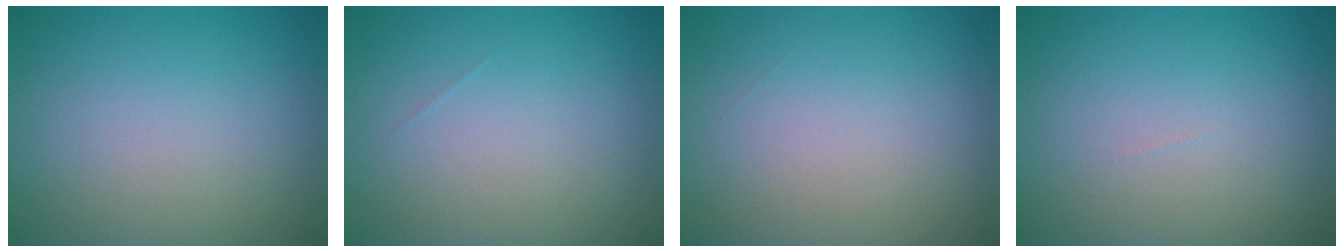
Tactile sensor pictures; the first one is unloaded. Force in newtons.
{"total": 0.0}
{"total": 0.0}
{"total": 0.0}